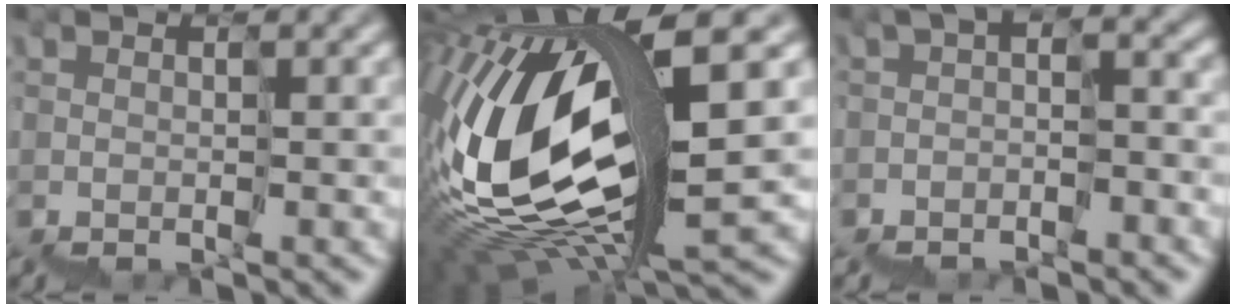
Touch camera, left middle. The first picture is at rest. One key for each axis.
{"total": 14.1, "fx": 2.0, "fy": 5.0, "fz": 13.0, "tx": -0.285, "ty": 0.022, "tz": 0.042}
{"total": 2.4, "fx": -1.6, "fy": 1.3, "fz": 1.3, "tx": -0.029, "ty": 0.004, "tz": -0.021}